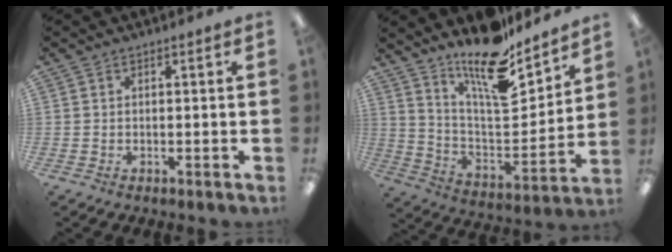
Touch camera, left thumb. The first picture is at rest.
{"total": 17.1, "force": [13.7, 5.0, 9.0], "torque": [-0.159, -0.110, 0.239]}